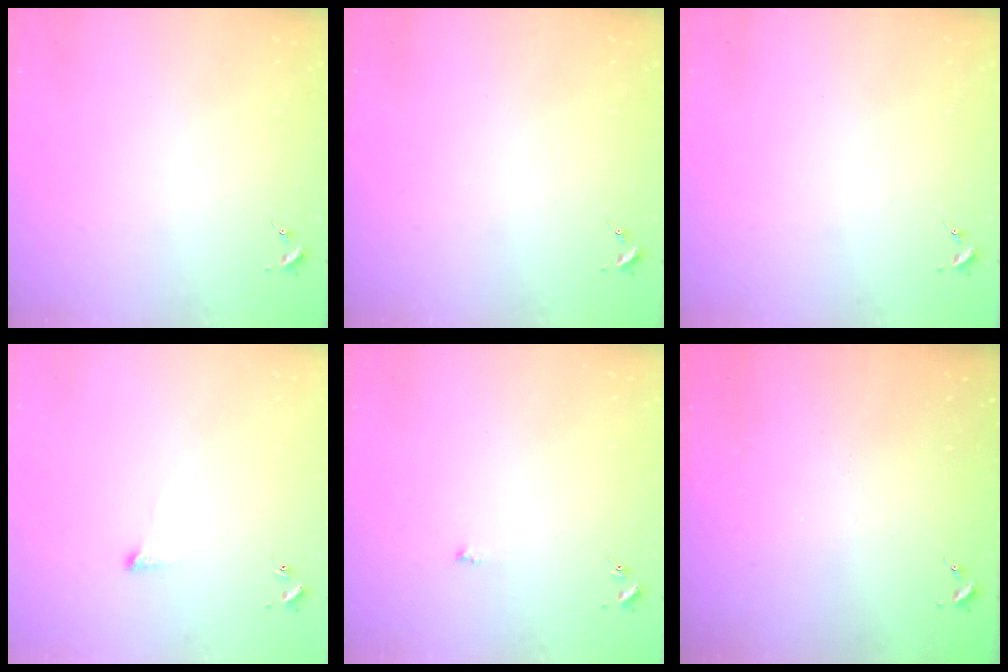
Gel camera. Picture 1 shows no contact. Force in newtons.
{"total": 0.0}
{"total": 0.0}
{"total": 3.6, "press": 3.5, "slide": 0.5}
{"total": 4.6, "press": 4.5, "slide": 0.5}
{"total": 0.0}